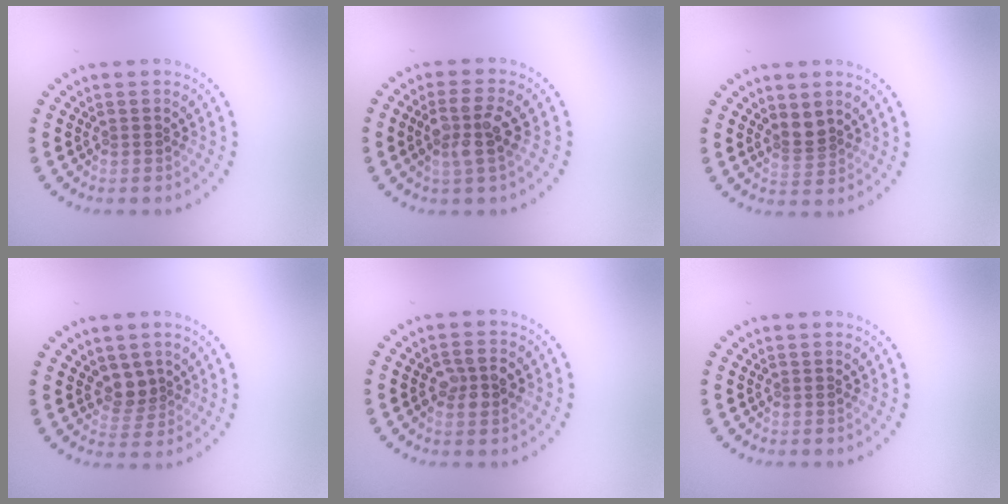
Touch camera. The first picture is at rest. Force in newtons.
{"total": 3.0, "press": 2.7, "slide": 1.3}
{"total": 2.0, "press": 1.6, "slide": 1.2}
{"total": 2.1, "press": 1.7, "slide": 1.3}
{"total": 2.6, "press": 2.6, "slide": 0.0}
{"total": 0.0}